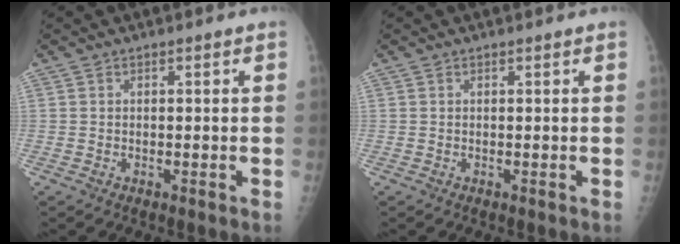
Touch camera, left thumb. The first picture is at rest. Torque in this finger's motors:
{"motor_torque": [0.01, 0.01, 0.01, 0.01, 0.00]}